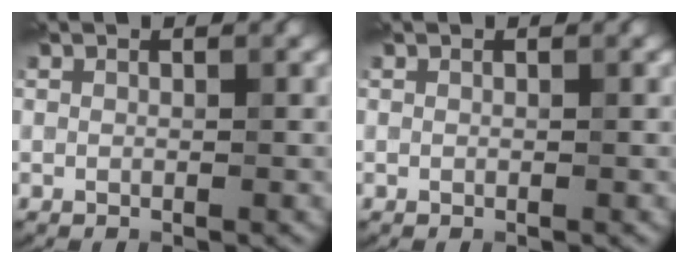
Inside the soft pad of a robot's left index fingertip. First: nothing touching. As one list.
[{"total": 0.0}]